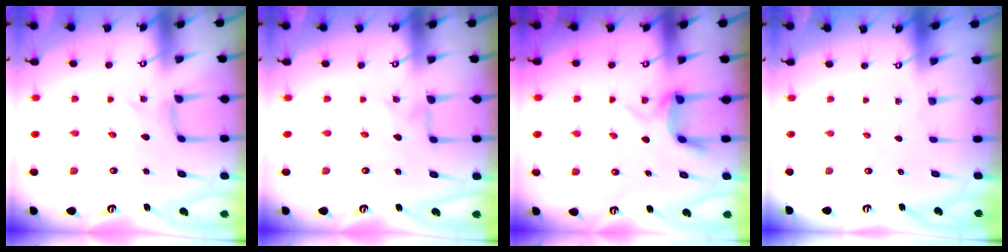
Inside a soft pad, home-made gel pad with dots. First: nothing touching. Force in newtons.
{"total": 1.2, "press": 1.2, "slide": 0.3}
{"total": 5.2, "press": 5.1, "slide": 1.1}
{"total": 0.0}